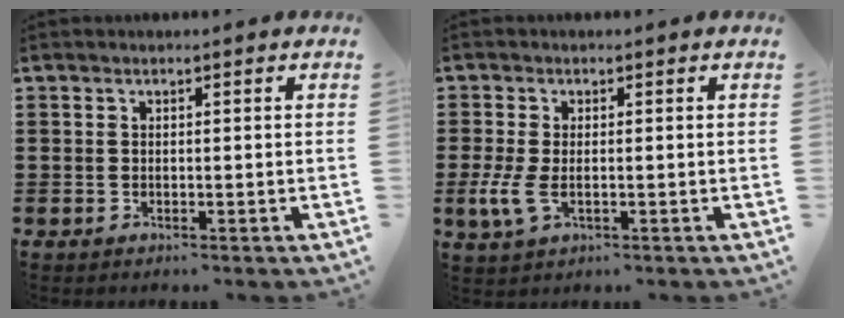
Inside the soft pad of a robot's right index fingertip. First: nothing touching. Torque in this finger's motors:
{"motor_torque": [1.72, 0.42, 0.60, 0.13]}